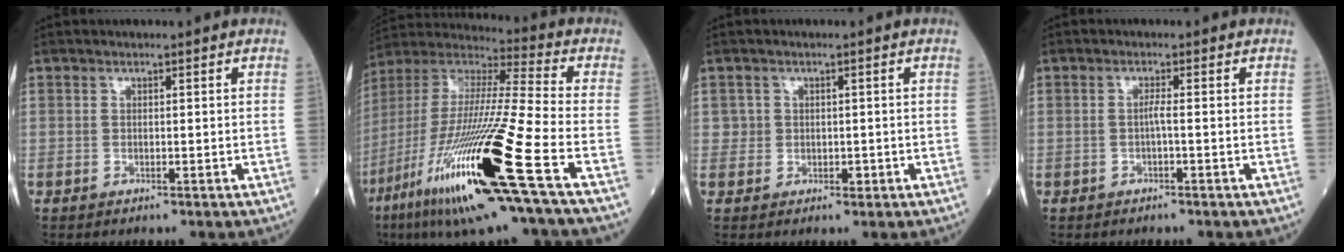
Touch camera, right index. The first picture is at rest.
{"total": 26.4, "force": [-11.4, 0.8, 23.7], "torque": [-0.469, -0.063, -0.215]}
{"total": 1.9, "force": [0.2, 1.9, 0.3], "torque": [-0.003, 0.002, 0.004]}
{"total": 1.1, "force": [-0.3, -0.1, 1.0], "torque": [-0.019, 0.001, -0.006]}